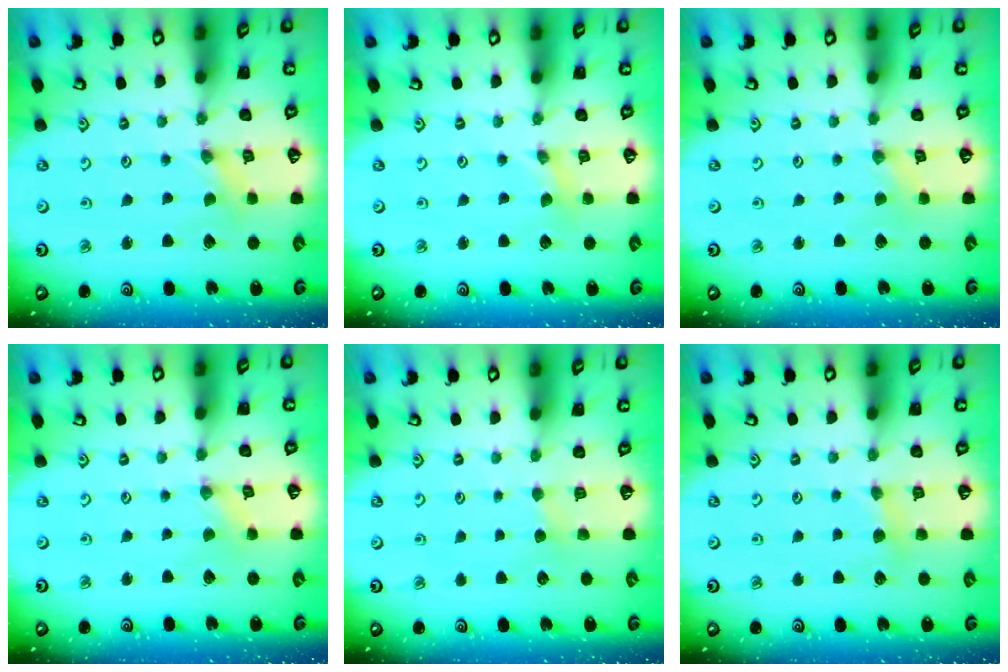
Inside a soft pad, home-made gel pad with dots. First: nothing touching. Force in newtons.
{"total": 1.7, "press": 1.7, "slide": 0.3}
{"total": 1.3, "press": 1.3, "slide": 0.2}
{"total": 0.8, "press": 0.8, "slide": 0.1}
{"total": 2.5, "press": 2.5, "slide": 0.3}
{"total": 5.5, "press": 5.5, "slide": 0.6}